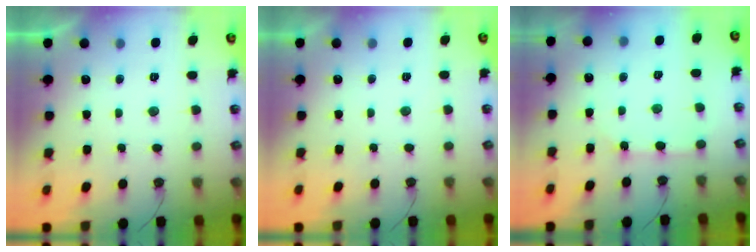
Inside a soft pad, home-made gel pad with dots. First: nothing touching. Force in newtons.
{"total": 0.0}
{"total": 2.6, "press": 2.6, "slide": 0.4}